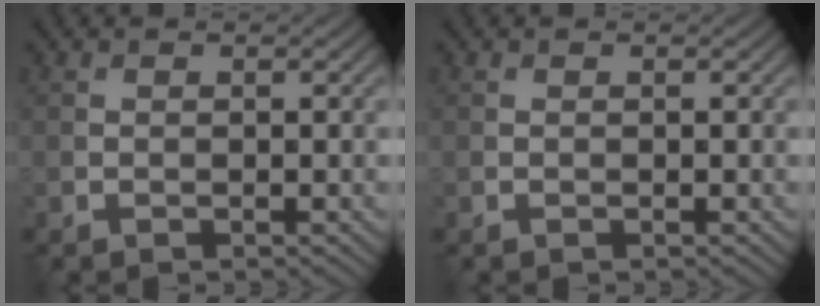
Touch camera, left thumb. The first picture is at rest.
{"total": 0.0}